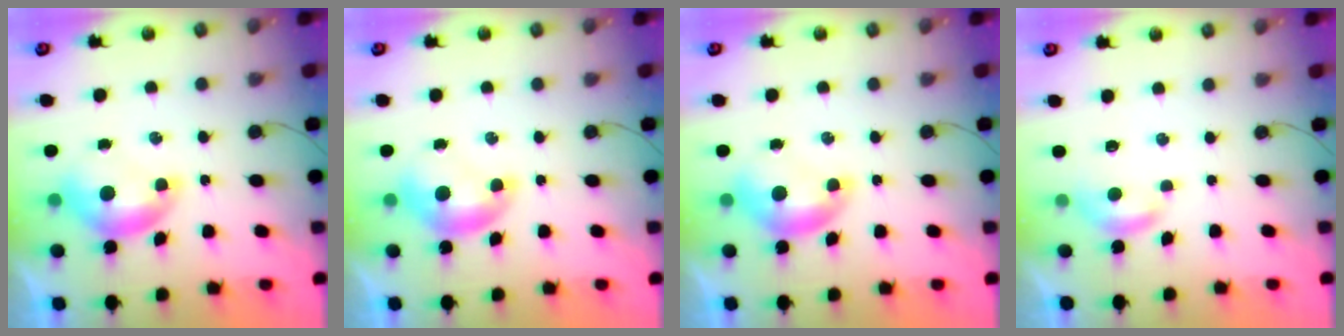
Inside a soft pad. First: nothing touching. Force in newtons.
{"total": 0.0}
{"total": 0.0}
{"total": 1.9, "press": 1.8, "slide": 0.4}